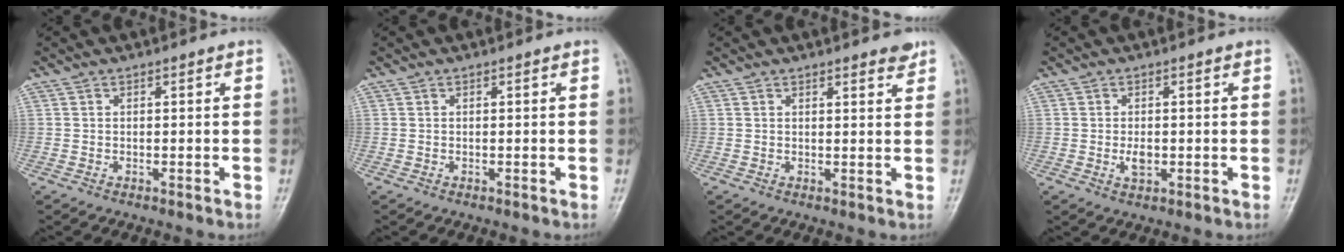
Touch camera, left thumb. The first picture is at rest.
{"total": 0.0}
{"total": 2.7, "force": [2.2, 0.7, 1.3], "torque": [-0.007, -0.012, 0.028]}
{"total": 2.5, "force": [-0.3, 1.5, 2.0], "torque": [-0.033, -0.003, -0.002]}